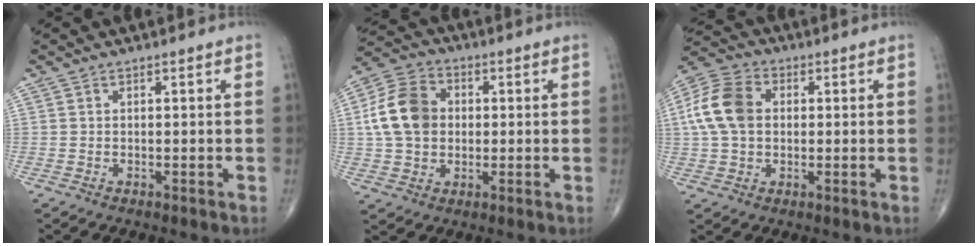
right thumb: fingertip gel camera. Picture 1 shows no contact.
{"total": 12.2, "force": [1.0, 9.4, 7.7], "torque": [-0.129, 0.017, 0.012]}
{"total": 11.5, "force": [1.3, 8.2, 7.9], "torque": [-0.153, 0.021, 0.018]}